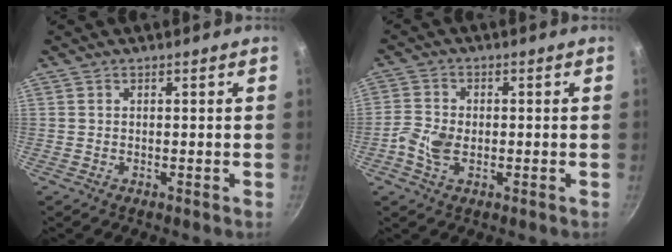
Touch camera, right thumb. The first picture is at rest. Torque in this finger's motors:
{"motor_torque": [-0.07, -0.08, 0.11, -0.09, 0.03]}